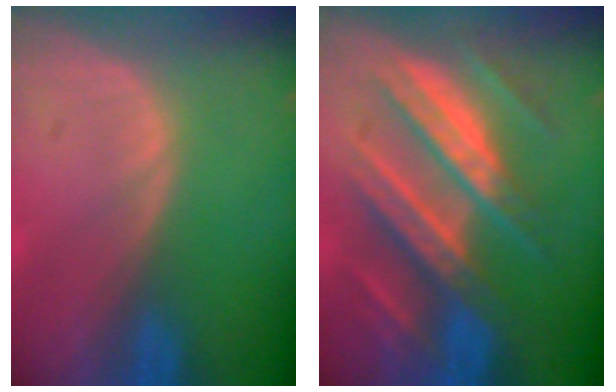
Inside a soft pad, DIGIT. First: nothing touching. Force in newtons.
{"total": 11.1, "press": 11.0, "slide": 1.0}